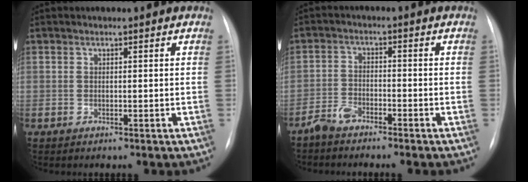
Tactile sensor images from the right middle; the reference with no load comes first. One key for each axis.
{"total": 3.2, "fx": -2.9, "fy": 0.8, "fz": 1.1, "tx": -0.028, "ty": -0.004, "tz": -0.059}